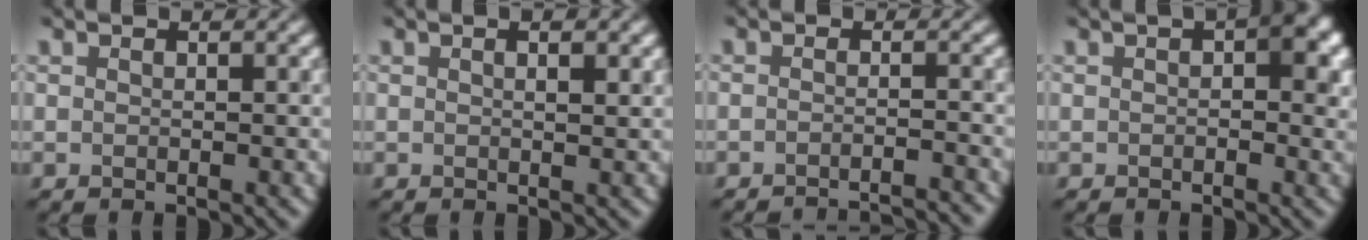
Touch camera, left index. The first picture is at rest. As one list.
[{"total": 2.1, "force": [1.0, 0.7, 1.7], "torque": [-0.003, 0.001, -0.002]}, {"total": 4.6, "force": [-4.4, 0.5, 1.3], "torque": [-0.007, 0.009, -0.056]}, {"total": 3.8, "force": [0.7, 1.7, 3.3], "torque": [-0.029, 0.008, 0.006]}]